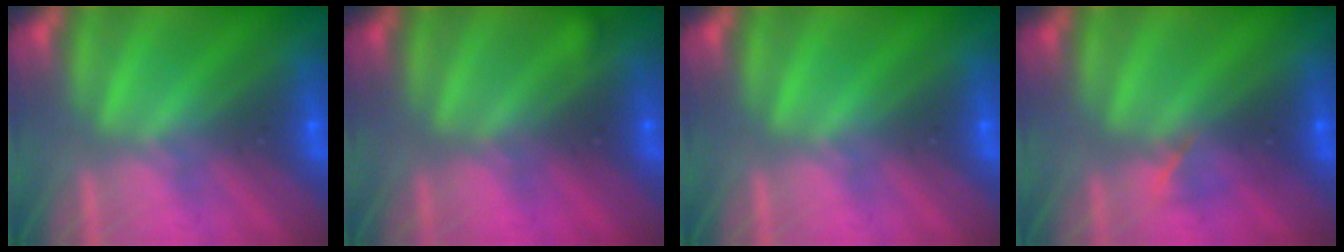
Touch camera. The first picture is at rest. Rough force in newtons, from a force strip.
{"total": 2.6}
{"total": 0.0}
{"total": 2.2}